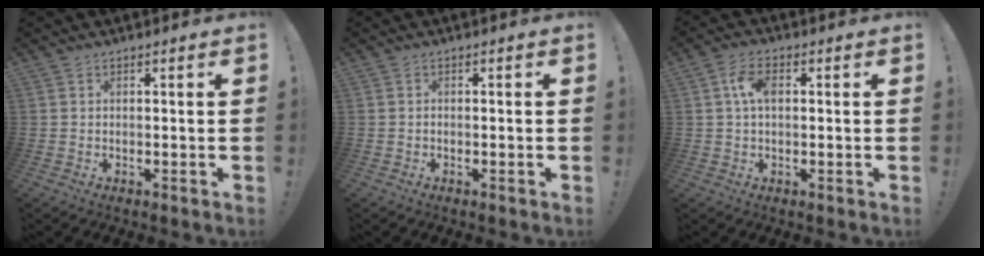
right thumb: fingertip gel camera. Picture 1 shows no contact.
{"total": 0.7, "force": [-0.6, -0.1, 0.4], "torque": [-0.005, -0.001, -0.011]}
{"total": 5.9, "force": [1.0, 3.5, 4.7], "torque": [-0.083, 0.011, 0.018]}